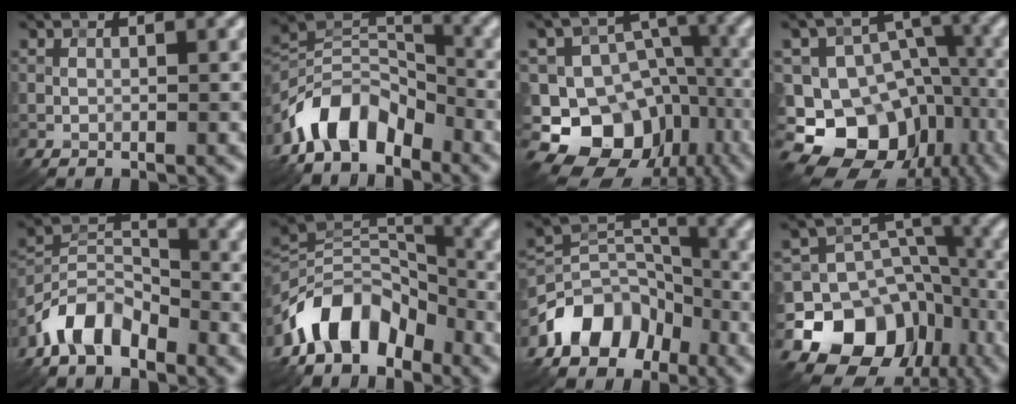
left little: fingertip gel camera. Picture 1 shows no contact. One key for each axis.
{"total": 7.1, "fx": -4.8, "fy": 3.8, "fz": 3.5, "tx": -0.044, "ty": 0.004, "tz": -0.100}
{"total": 13.8, "fx": -6.5, "fy": 11.3, "fz": 4.8, "tx": -0.086, "ty": 0.003, "tz": -0.121}
{"total": 15.4, "fx": -7.4, "fy": 12.3, "fz": 5.5, "tx": -0.102, "ty": -0.009, "tz": -0.126}
{"total": 5.5, "fx": -3.9, "fy": 2.7, "fz": 2.7, "tx": -0.046, "ty": 0.009, "tz": -0.087}
{"total": 8.2, "fx": -5.2, "fy": 4.7, "fz": 4.2, "tx": -0.046, "ty": 0.006, "tz": -0.101}
{"total": 7.4, "fx": -4.5, "fy": 5.1, "fz": 3.0, "tx": -0.032, "ty": -0.003, "tz": -0.096}
{"total": 12.5, "fx": -5.6, "fy": 10.2, "fz": 4.6, "tx": -0.089, "ty": 0.012, "tz": -0.112}